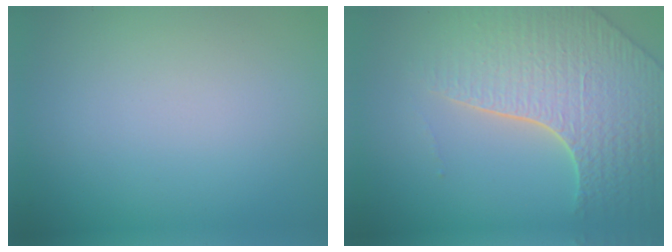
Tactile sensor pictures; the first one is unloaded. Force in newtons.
{"total": 7.6, "press": 5.8, "slide": 4.9}